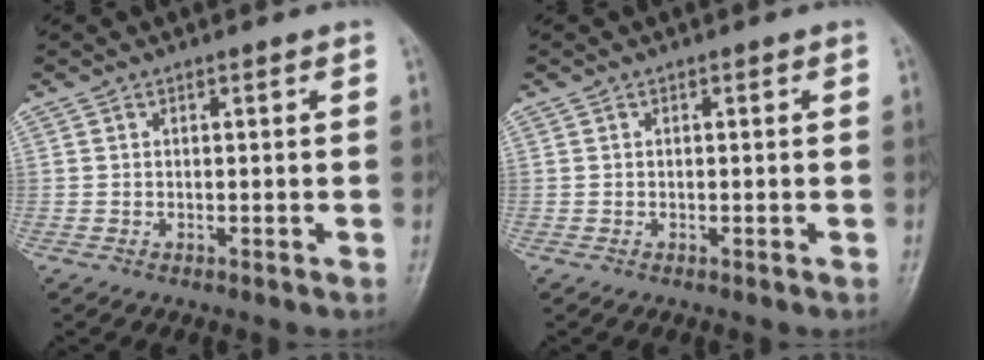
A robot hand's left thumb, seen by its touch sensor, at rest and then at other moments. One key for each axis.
{"total": 0.0}